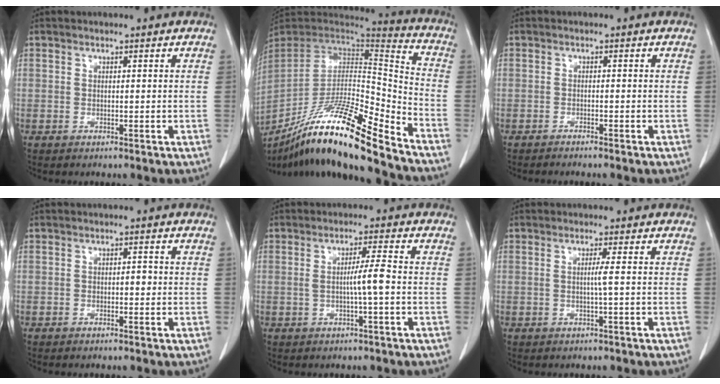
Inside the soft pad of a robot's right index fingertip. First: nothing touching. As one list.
[{"total": 22.4, "force": [-16.9, 0.7, 14.7], "torque": [-0.260, -0.025, -0.308]}, {"total": 2.4, "force": [-2.1, -0.2, 1.2], "torque": [-0.015, 0.001, -0.027]}, {"total": 1.1, "force": [-0.2, 0.5, 0.9], "torque": [-0.008, 0.005, -0.004]}, {"total": 3.8, "force": [-0.5, -0.5, 3.7], "torque": [-0.062, 0.002, -0.006]}, {"total": 1.5, "force": [-0.1, -0.6, 1.4], "torque": [-0.023, 0.002, -0.001]}]